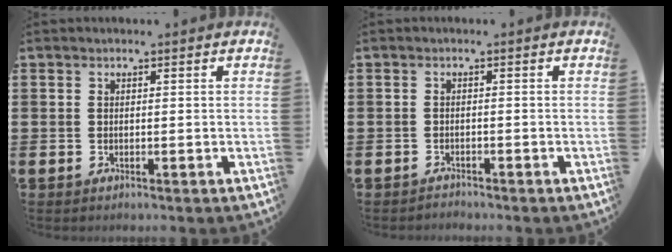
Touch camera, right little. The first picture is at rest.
{"total": 0.9, "force": [-0.9, 0.0, -0.1], "torque": [-0.001, 0.001, -0.020]}